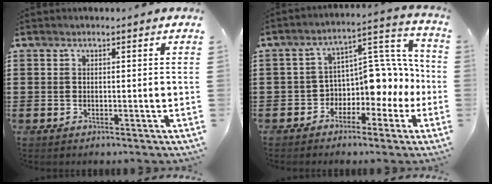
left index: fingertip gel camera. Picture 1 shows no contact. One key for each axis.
{"total": 6.8, "fx": -1.3, "fy": 5.4, "fz": 3.9, "tx": -0.072, "ty": -0.020, "tz": -0.028}